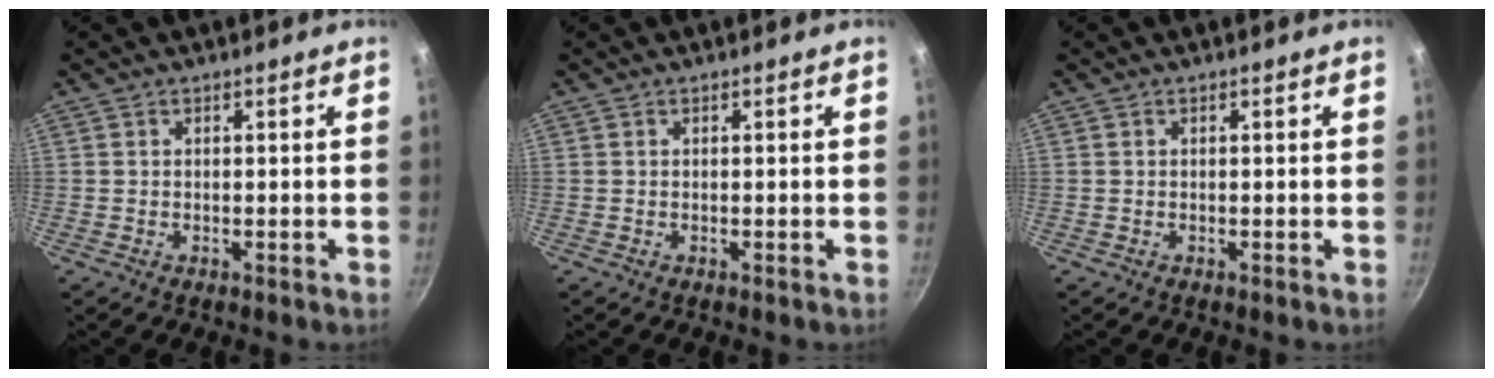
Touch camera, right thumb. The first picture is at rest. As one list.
[{"total": 0.0}, {"total": 0.0}]